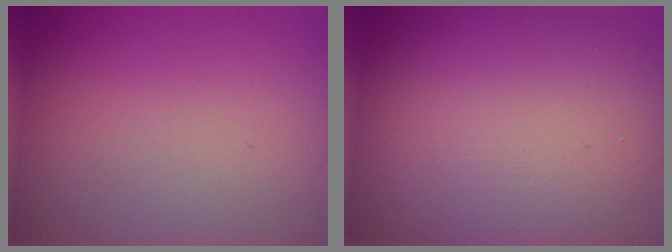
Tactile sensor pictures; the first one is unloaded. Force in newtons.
{"total": 14.1, "press": 14.1, "slide": 0.8}